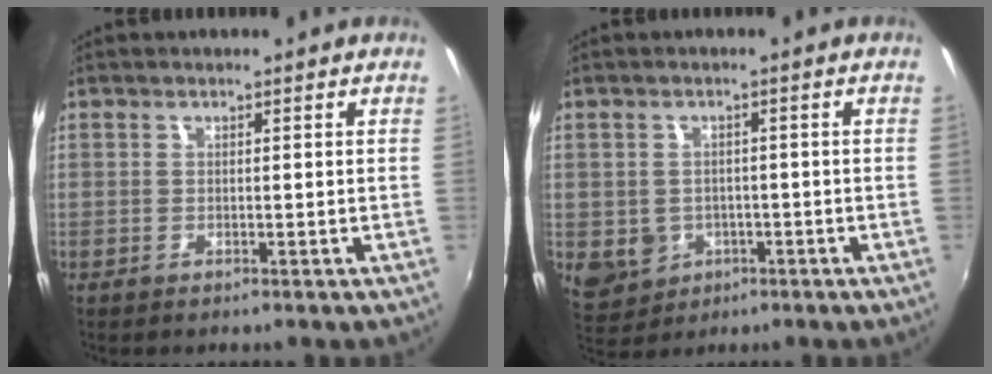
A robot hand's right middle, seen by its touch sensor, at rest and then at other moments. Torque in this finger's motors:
{"motor_torque": [0.30, -0.23, 0.01, 0.03]}